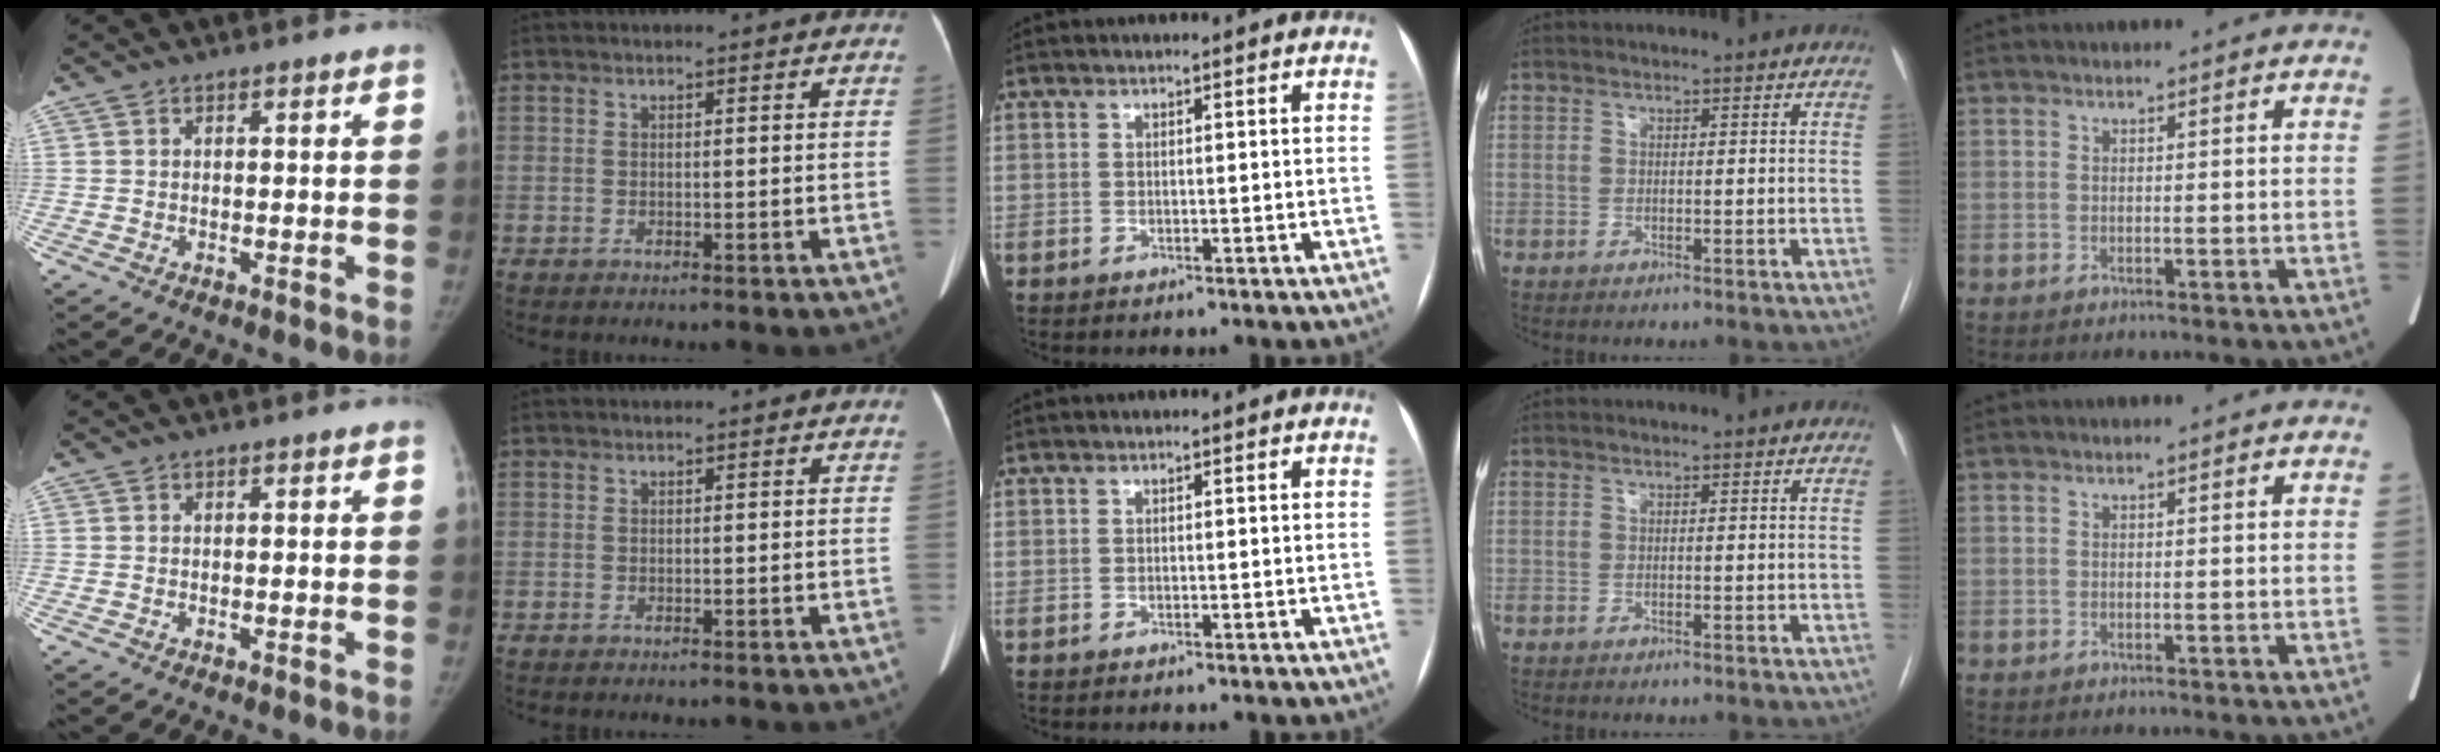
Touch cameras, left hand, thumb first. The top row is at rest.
{}